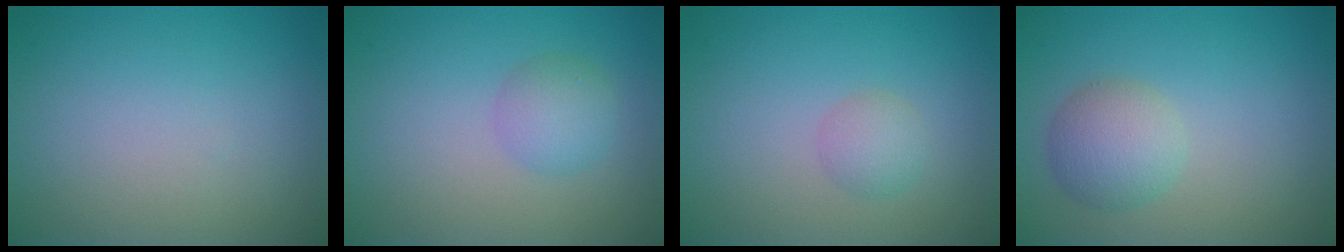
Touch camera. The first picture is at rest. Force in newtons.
{"total": 2.4, "press": 2.4, "slide": 0.0}
{"total": 1.7, "press": 1.7, "slide": 0.0}
{"total": 3.3, "press": 3.3, "slide": 0.0}